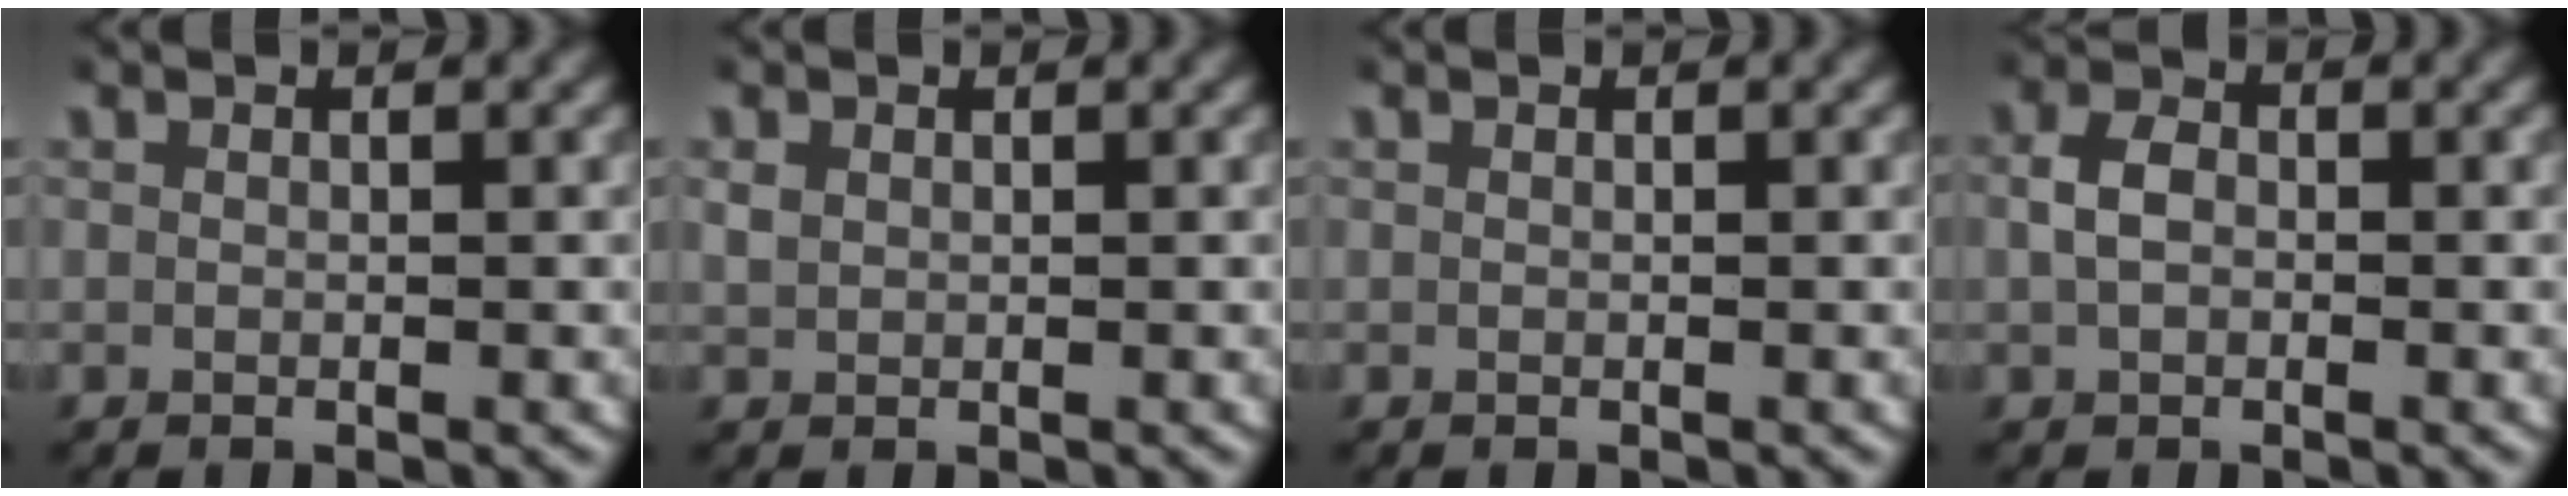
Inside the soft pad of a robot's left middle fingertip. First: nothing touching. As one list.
[{"total": 1.0, "force": [0.3, 0.9, 0.5], "torque": [-0.012, 0.002, 0.011]}, {"total": 0.0}, {"total": 2.4, "force": [-0.2, 1.8, 1.6], "torque": [-0.038, 0.002, -0.003]}]